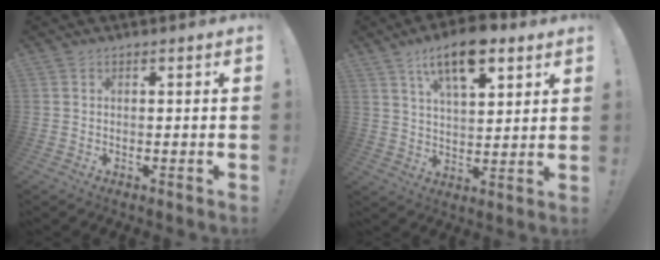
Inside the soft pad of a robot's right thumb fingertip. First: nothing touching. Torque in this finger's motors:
{"motor_torque": [1.48, 1.55, 0.48, 0.39, 0.06]}